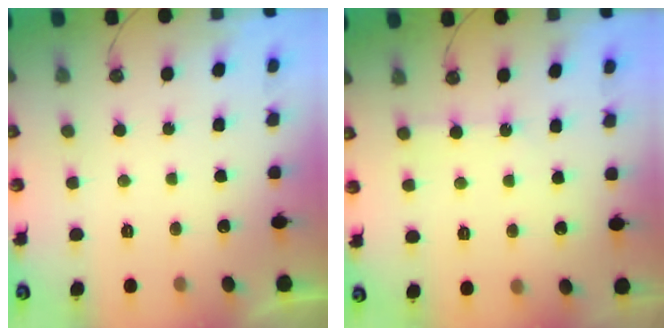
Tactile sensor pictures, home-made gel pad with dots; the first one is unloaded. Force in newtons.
{"total": 4.4, "press": 4.4, "slide": 0.5}